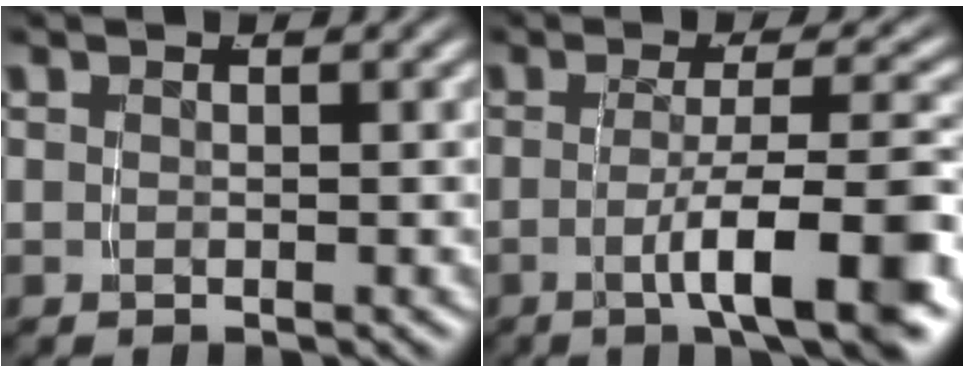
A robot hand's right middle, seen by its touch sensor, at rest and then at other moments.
{"total": 8.2, "force": [-3.3, 1.2, 7.5], "torque": [-0.105, -0.008, -0.047]}